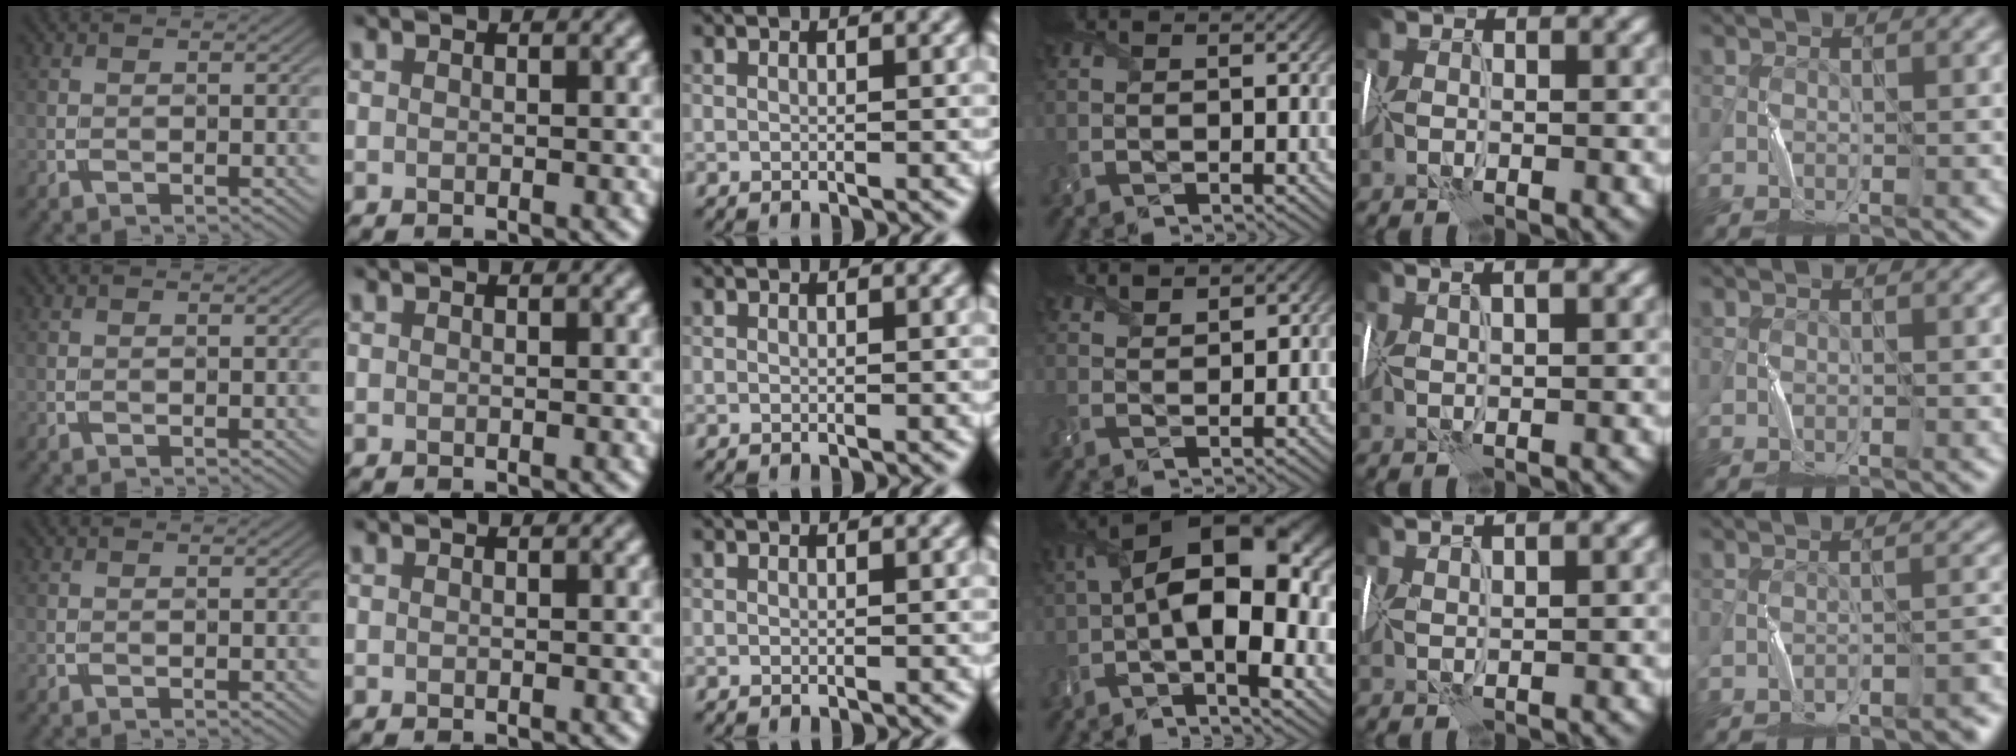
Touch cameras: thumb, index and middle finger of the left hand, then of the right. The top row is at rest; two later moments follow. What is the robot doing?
{"motion": "wrap", "object": "sponge"}